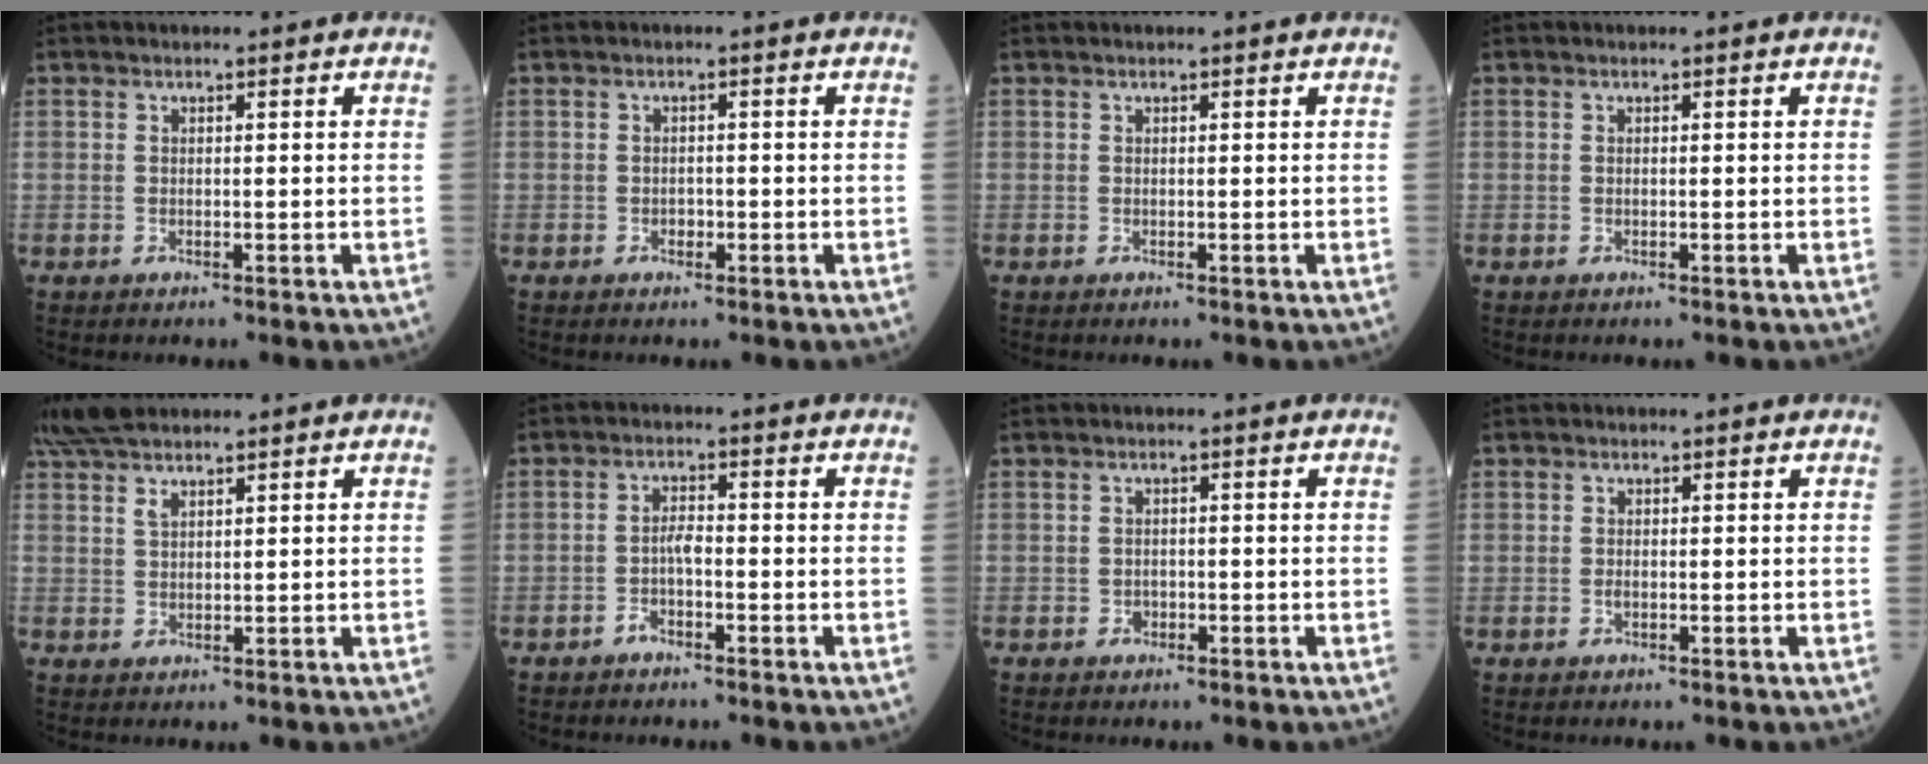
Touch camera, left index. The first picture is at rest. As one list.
[{"total": 0.9, "force": [-0.5, 0.7, 0.4], "torque": [-0.006, 0.003, -0.008]}, {"total": 0.0}, {"total": 0.0}, {"total": 6.9, "force": [5.8, 1.9, 3.2], "torque": [-0.072, 0.020, 0.118]}, {"total": 2.3, "force": [-1.1, 0.8, 1.9], "torque": [-0.036, 0.004, -0.021]}, {"total": 0.9, "force": [-0.5, 0.7, 0.2], "torque": [-0.002, 0.003, -0.008]}, {"total": 0.6, "force": [-0.1, 0.5, 0.2], "torque": [-0.004, 0.001, -0.003]}]